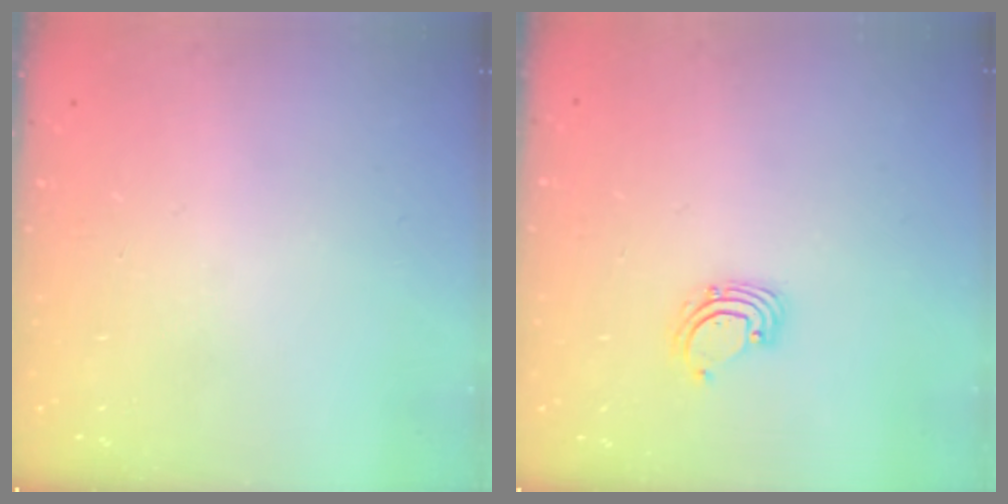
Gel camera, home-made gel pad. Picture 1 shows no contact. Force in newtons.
{"total": 2.3, "press": 2.3, "slide": 0.2}